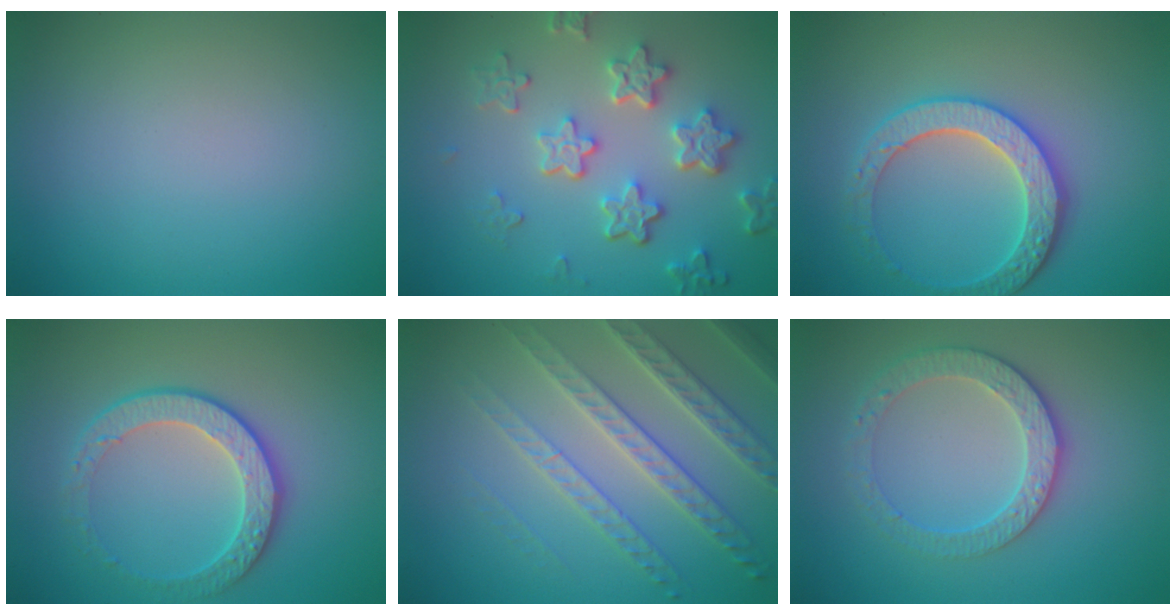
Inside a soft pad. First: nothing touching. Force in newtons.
{"total": 5.2, "press": 4.1, "slide": 3.2}
{"total": 4.0, "press": 3.8, "slide": 1.1}
{"total": 3.8, "press": 3.4, "slide": 1.7}
{"total": 6.0, "press": 4.6, "slide": 3.8}
{"total": 3.3, "press": 3.1, "slide": 1.2}